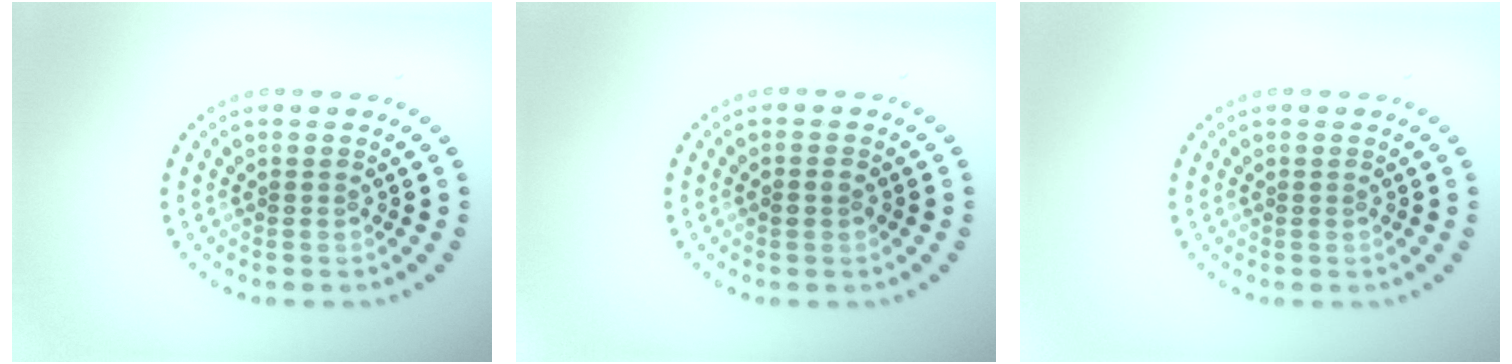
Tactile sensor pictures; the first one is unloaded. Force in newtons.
{"total": 0.9, "press": 0.9, "slide": 0.1}
{"total": 0.0}